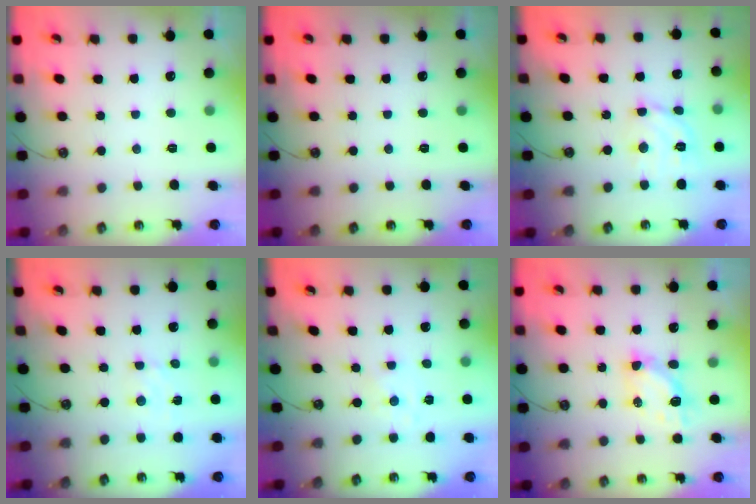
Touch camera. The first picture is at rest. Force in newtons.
{"total": 0.0}
{"total": 11.5, "press": 11.5, "slide": 0.9}
{"total": 3.3, "press": 3.3, "slide": 0.5}
{"total": 1.1, "press": 1.1, "slide": 0.2}
{"total": 5.6, "press": 5.6, "slide": 0.1}